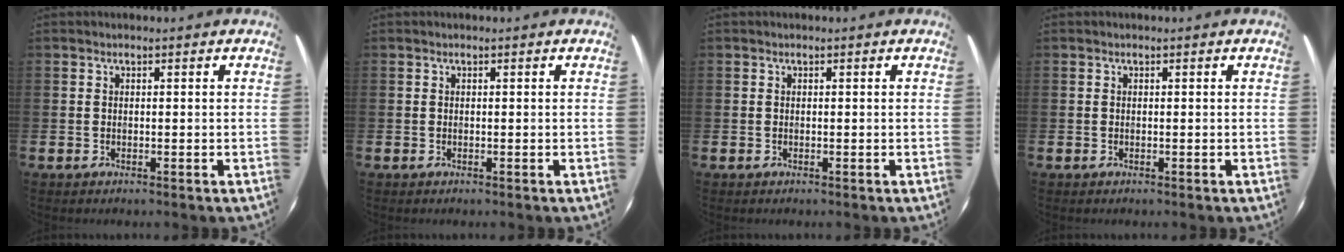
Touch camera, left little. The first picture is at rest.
{"total": 0.0}
{"total": 0.0}
{"total": 0.0}